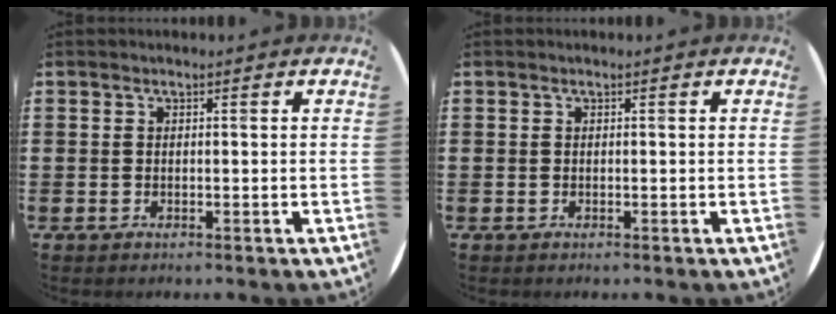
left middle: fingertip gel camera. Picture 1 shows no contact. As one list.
[{"total": 0.0}]